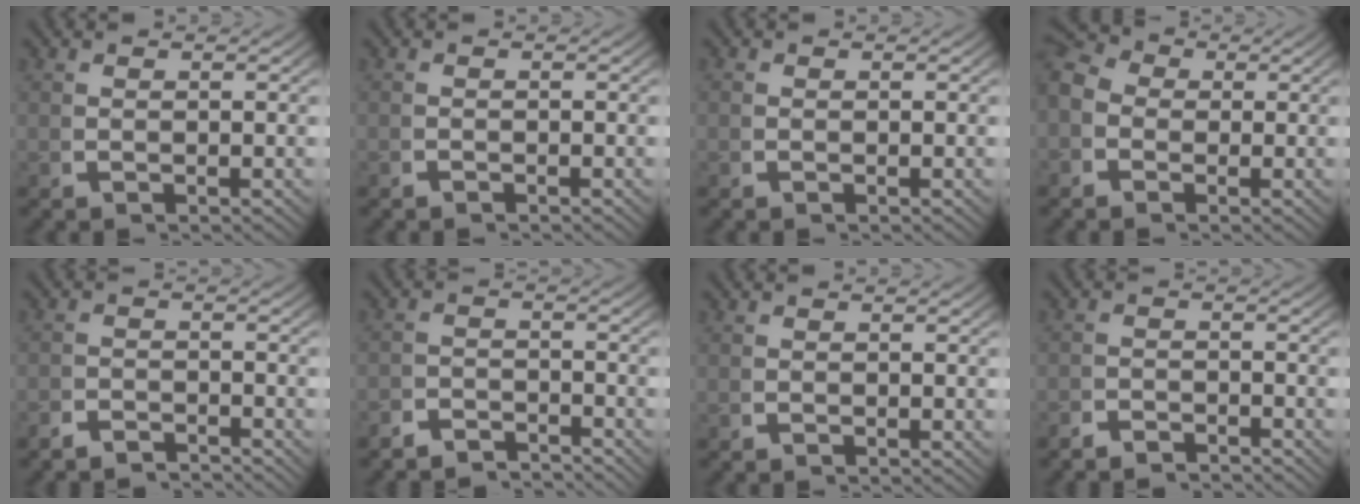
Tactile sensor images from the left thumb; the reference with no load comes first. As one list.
[{"total": 0.6, "force": [-0.6, 0.2, 0.1], "torque": [0.000, -0.005, -0.011]}, {"total": 0.0}, {"total": 6.3, "force": [1.2, 5.2, 3.4], "torque": [-0.056, 0.005, 0.001]}, {"total": 2.7, "force": [-2.7, 0.6, 0.1], "torque": [0.001, -0.010, -0.051]}, {"total": 3.7, "force": [-3.6, 0.8, 0.2], "torque": [0.006, -0.014, -0.068]}, {"total": 0.0}, {"total": 2.7, "force": [-2.7, 0.5, 0.1], "torque": [0.004, -0.011, -0.050]}]